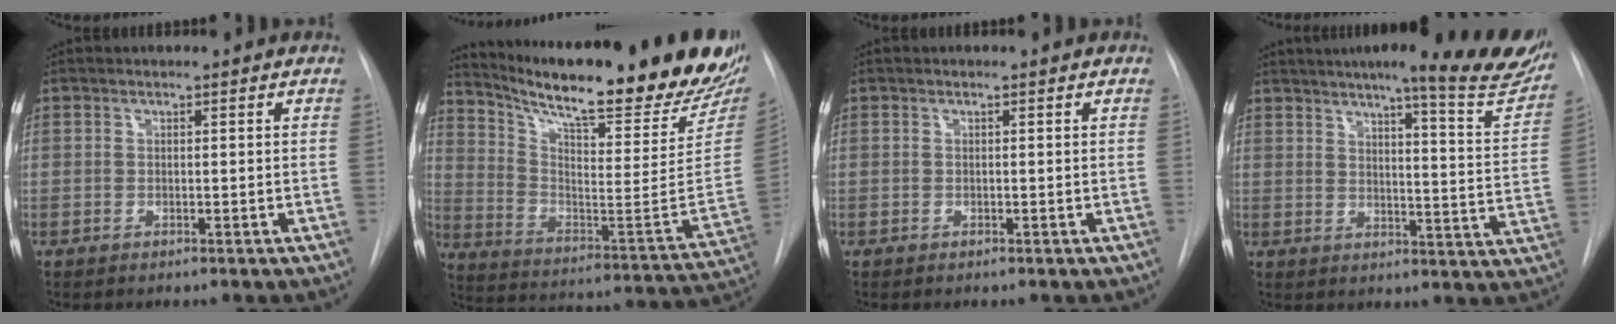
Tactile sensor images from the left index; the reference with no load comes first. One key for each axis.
{"total": 30.7, "fx": 25.2, "fy": 3.9, "fz": 17.2, "tx": -0.281, "ty": -0.082, "tz": 0.343}
{"total": 0.0}
{"total": 22.9, "fx": 18.6, "fy": 2.2, "fz": 13.1, "tx": -0.177, "ty": -0.041, "tz": 0.217}